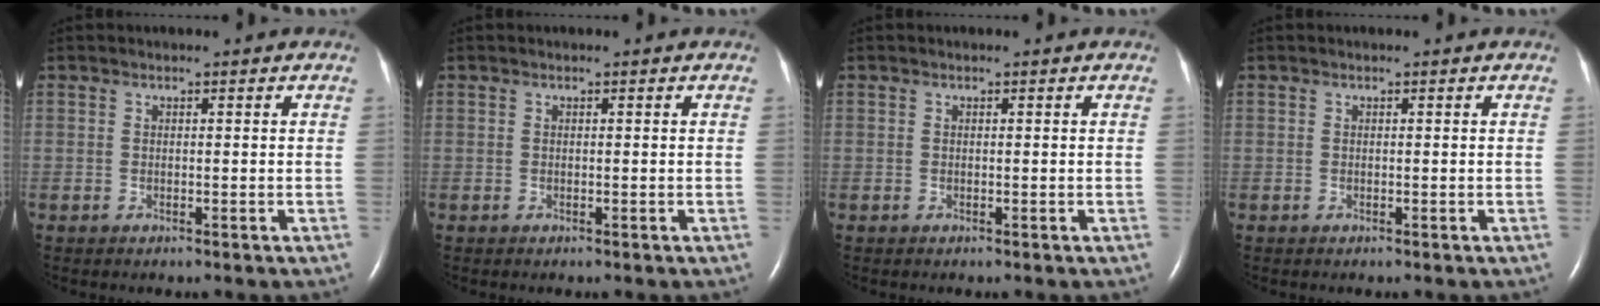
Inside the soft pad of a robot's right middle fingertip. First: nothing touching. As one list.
[{"total": 0.0}, {"total": 0.0}, {"total": 0.0}]